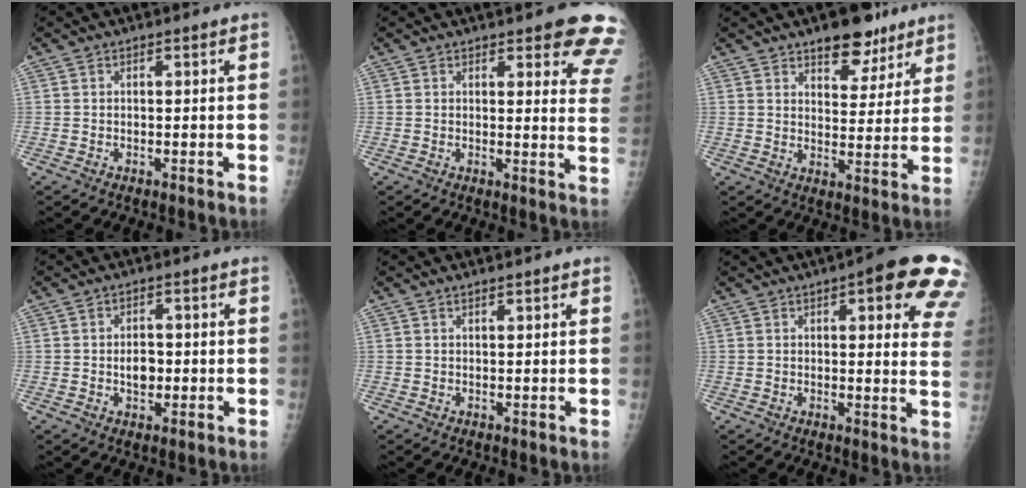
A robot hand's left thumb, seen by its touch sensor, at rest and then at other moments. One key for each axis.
{"total": 11.3, "fx": 8.2, "fy": 3.5, "fz": 7.0, "tx": -0.035, "ty": -0.040, "tz": 0.073}
{"total": 10.1, "fx": 7.1, "fy": 4.8, "fz": 5.2, "tx": -0.034, "ty": -0.040, "tz": 0.104}
{"total": 3.5, "fx": -0.3, "fy": 2.4, "fz": 2.5, "tx": -0.025, "ty": 0.003, "tz": -0.004}
{"total": 0.8, "fx": 0.7, "fy": 0.1, "fz": 0.4, "tx": -0.004, "ty": -0.004, "tz": 0.014}
{"total": 18.0, "fx": 9.0, "fy": 5.1, "fz": 14.8, "tx": -0.151, "ty": -0.023, "tz": 0.093}